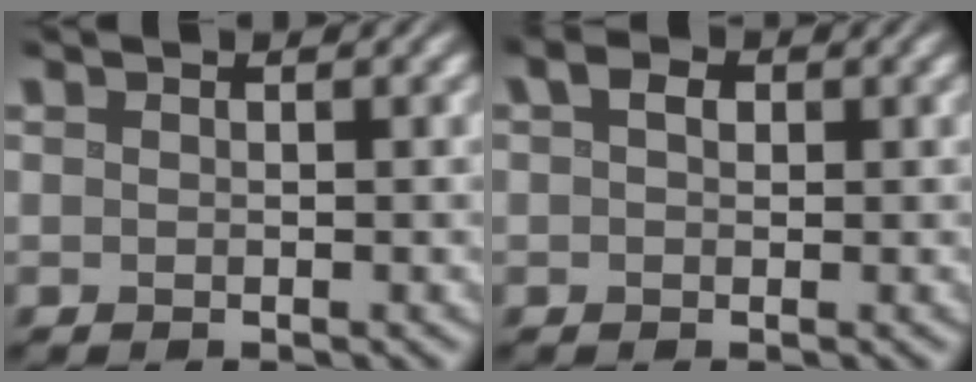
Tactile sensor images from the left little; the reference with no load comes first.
{"total": 1.9, "force": [0.6, 1.2, 1.3], "torque": [-0.020, 0.007, 0.002]}